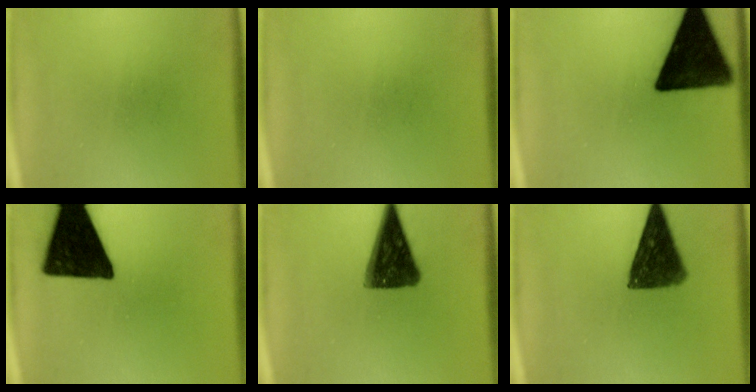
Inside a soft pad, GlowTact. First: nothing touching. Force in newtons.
{"total": 0.0}
{"total": 18.8}
{"total": 18.0}
{"total": 13.0}
{"total": 11.7}